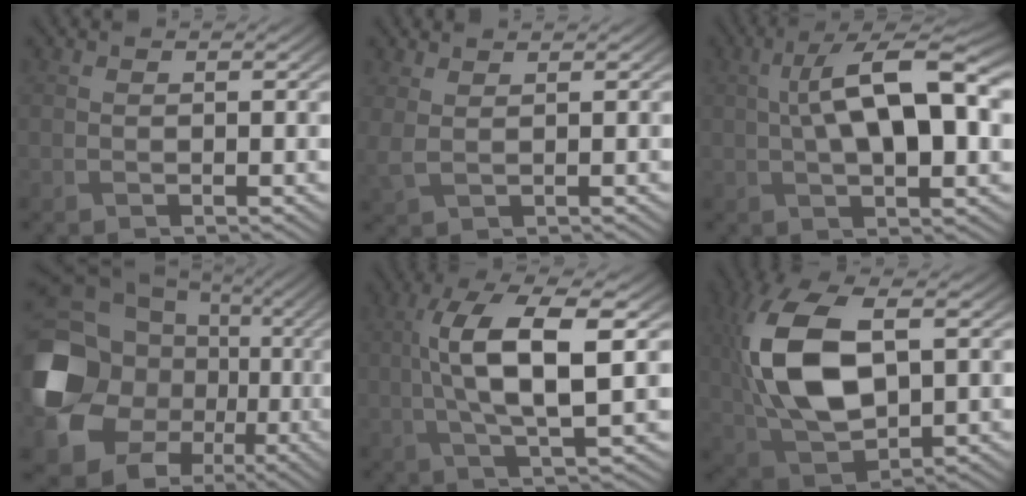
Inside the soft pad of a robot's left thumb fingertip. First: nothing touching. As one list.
[{"total": 2.1, "force": [1.5, 0.8, 1.3], "torque": [-0.043, 0.001, 0.036]}, {"total": 13.4, "force": [2.2, 5.4, 12.0], "torque": [-0.210, 0.009, 0.034]}, {"total": 17.5, "force": [-2.4, 14.6, 9.4], "torque": [-0.230, -0.043, -0.024]}, {"total": 11.2, "force": [1.2, 3.6, 10.6], "torque": [-0.205, 0.007, 0.022]}, {"total": 15.1, "force": [2.1, 8.1, 12.5], "torque": [-0.297, 0.003, 0.045]}]